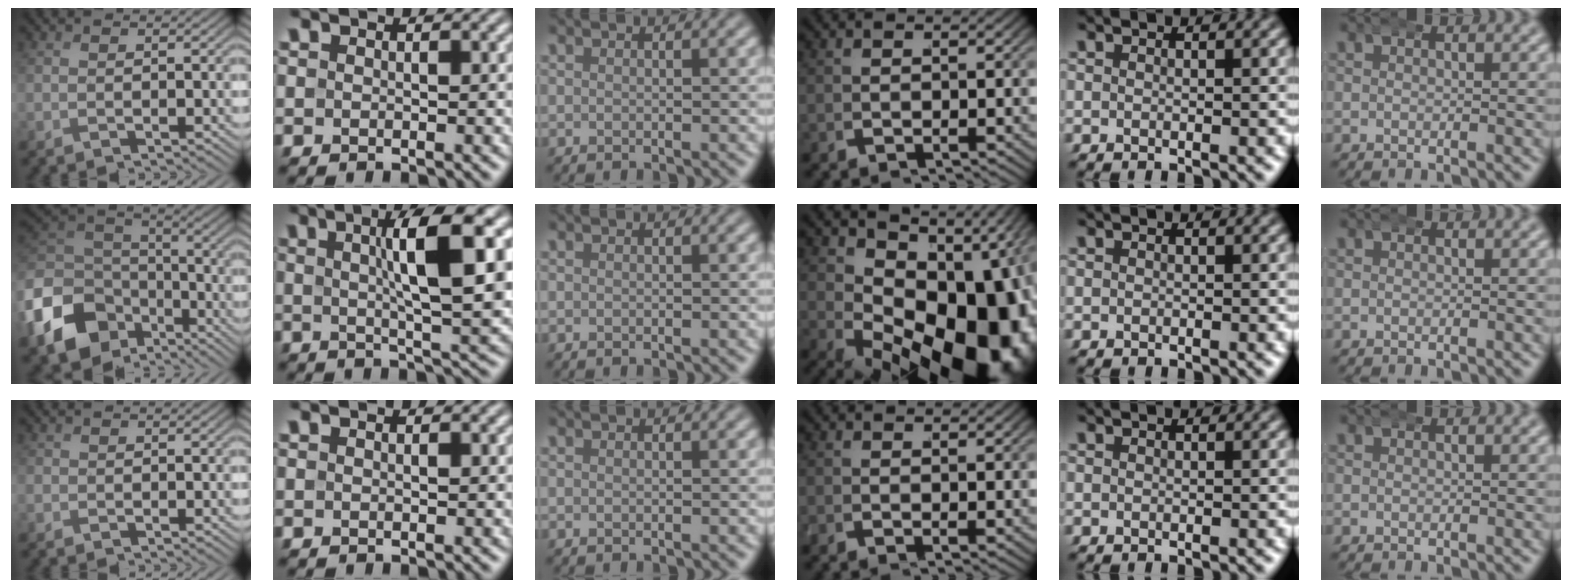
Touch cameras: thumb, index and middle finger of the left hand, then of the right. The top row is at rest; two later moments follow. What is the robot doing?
{"motion": "wrap", "object": "bandana"}